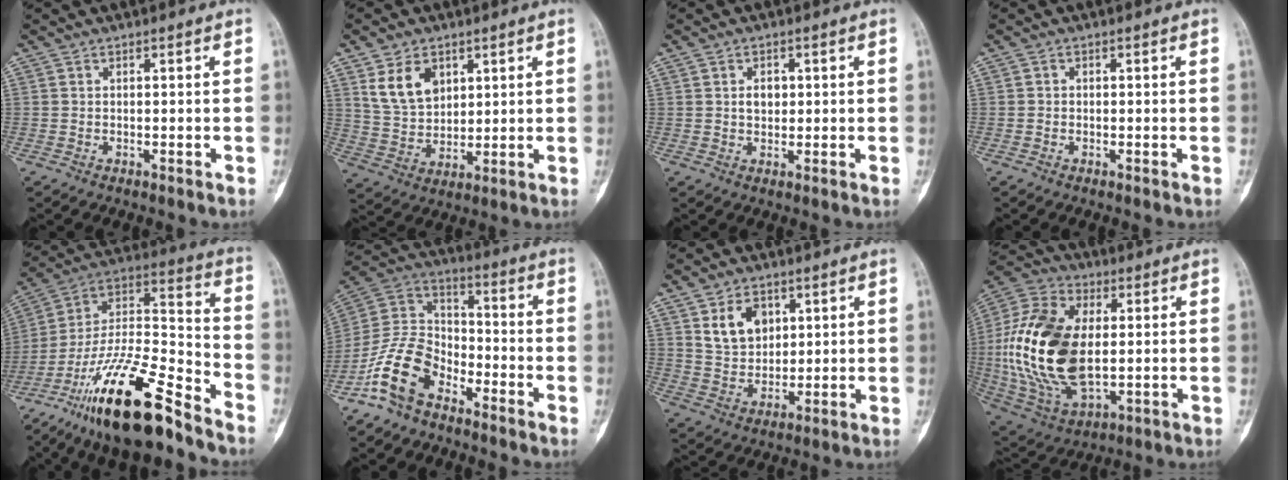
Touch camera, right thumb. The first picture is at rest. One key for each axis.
{"total": 9.3, "fx": 4.3, "fy": 6.3, "fz": 5.3, "tx": -0.078, "ty": -0.021, "tz": 0.093}
{"total": 2.9, "fx": 0.6, "fy": 2.1, "fz": 1.9, "tx": -0.021, "ty": 0.000, "tz": 0.009}
{"total": 0.6, "fx": -0.3, "fy": 0.5, "fz": 0.0, "tx": 0.007, "ty": 0.003, "tz": -0.010}
{"total": 24.4, "fx": -17.0, "fy": 6.2, "fz": 16.4, "tx": -0.318, "ty": 0.071, "tz": -0.303}
{"total": 13.7, "fx": -8.3, "fy": 8.0, "fz": 7.4, "tx": -0.141, "ty": 0.067, "tz": -0.171}
{"total": 8.4, "fx": 3.5, "fy": 6.0, "fz": 4.8, "tx": -0.060, "ty": -0.021, "tz": 0.072}
{"total": 24.3, "fx": 0.6, "fy": 14.0, "fz": 19.9, "tx": -0.409, "ty": -0.006, "tz": 0.017}